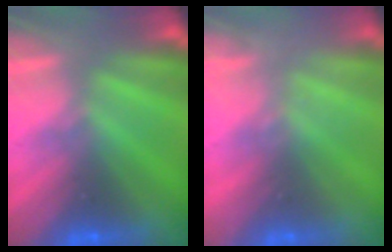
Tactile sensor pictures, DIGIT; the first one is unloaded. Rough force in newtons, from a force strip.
{"total": 2.1}